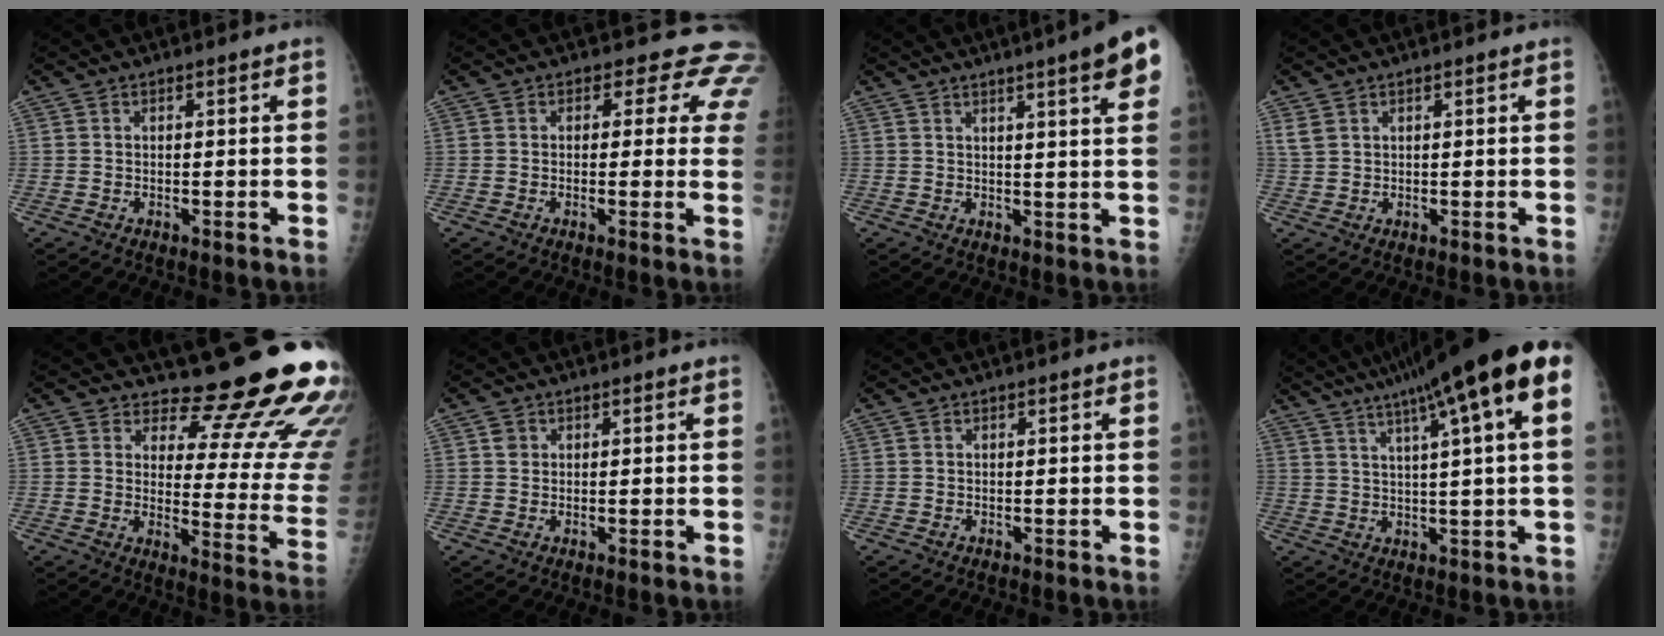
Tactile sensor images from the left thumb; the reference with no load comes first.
{"total": 7.8, "force": [5.3, 4.8, 3.2], "torque": [0.009, -0.014, 0.032]}
{"total": 10.6, "force": [6.0, 1.0, 8.7], "torque": [-0.100, -0.015, 0.064]}
{"total": 2.1, "force": [1.2, 1.4, 1.0], "torque": [-0.017, 0.001, 0.031]}
{"total": 17.8, "force": [15.6, 4.8, 7.2], "torque": [-0.039, -0.155, 0.179]}
{"total": 1.5, "force": [0.5, 1.3, 0.5], "torque": [0.000, 0.000, 0.006]}
{"total": 0.0}
{"total": 16.8, "force": [8.7, 0.8, 14.3], "torque": [-0.215, 0.016, 0.124]}